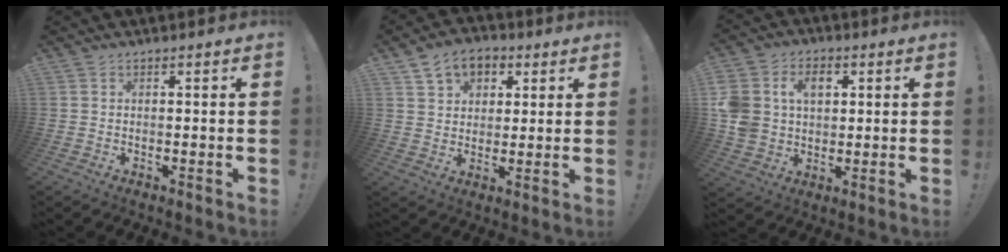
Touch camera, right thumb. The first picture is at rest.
{"total": 9.1, "force": [4.5, 7.0, 3.8], "torque": [-0.057, -0.014, 0.088]}
{"total": 12.5, "force": [3.3, 10.0, 6.7], "torque": [-0.136, -0.005, 0.067]}